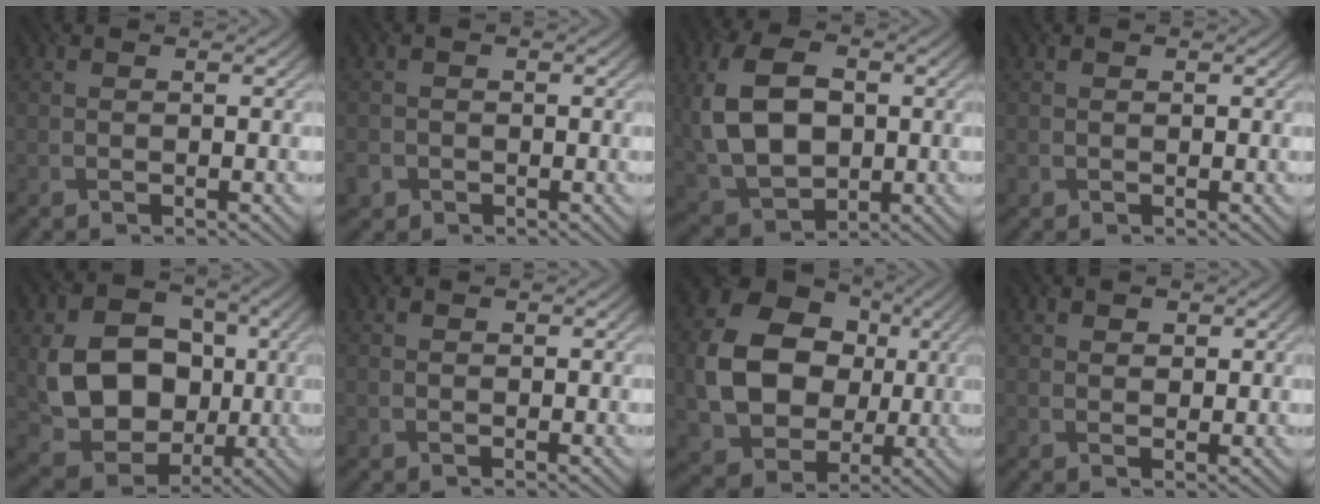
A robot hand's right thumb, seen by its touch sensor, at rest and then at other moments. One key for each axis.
{"total": 2.5, "fx": -1.2, "fy": 2.1, "fz": 0.6, "tx": -0.020, "ty": -0.010, "tz": -0.028}
{"total": 11.8, "fx": 1.0, "fy": 8.0, "fz": 8.7, "tx": -0.213, "ty": 0.002, "tz": 0.018}
{"total": 0.9, "fx": 0.0, "fy": 0.9, "fz": 0.2, "tx": -0.005, "ty": -0.004, "tz": -0.001}
{"total": 12.4, "fx": -0.2, "fy": 9.8, "fz": 7.7, "tx": -0.155, "ty": -0.009, "tz": -0.004}
{"total": 0.6, "fx": 0.1, "fy": 0.6, "fz": 0.1, "tx": -0.001, "ty": -0.003, "tz": 0.002}
{"total": 13.2, "fx": 0.8, "fy": 10.7, "fz": 7.7, "tx": -0.159, "ty": 0.001, "tz": 0.013}
{"total": 1.7, "fx": 1.1, "fy": 1.2, "fz": 0.6, "tx": -0.009, "ty": -0.006, "tz": 0.019}